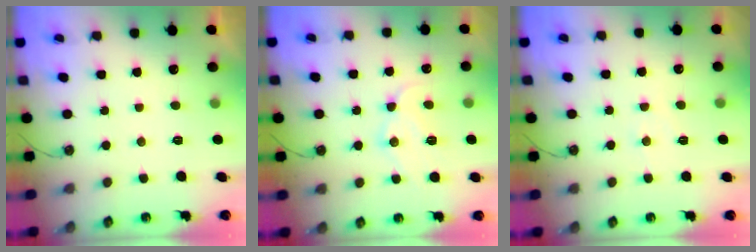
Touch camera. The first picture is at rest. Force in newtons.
{"total": 12.8, "press": 12.8, "slide": 1.1}
{"total": 4.7, "press": 4.7, "slide": 0.5}